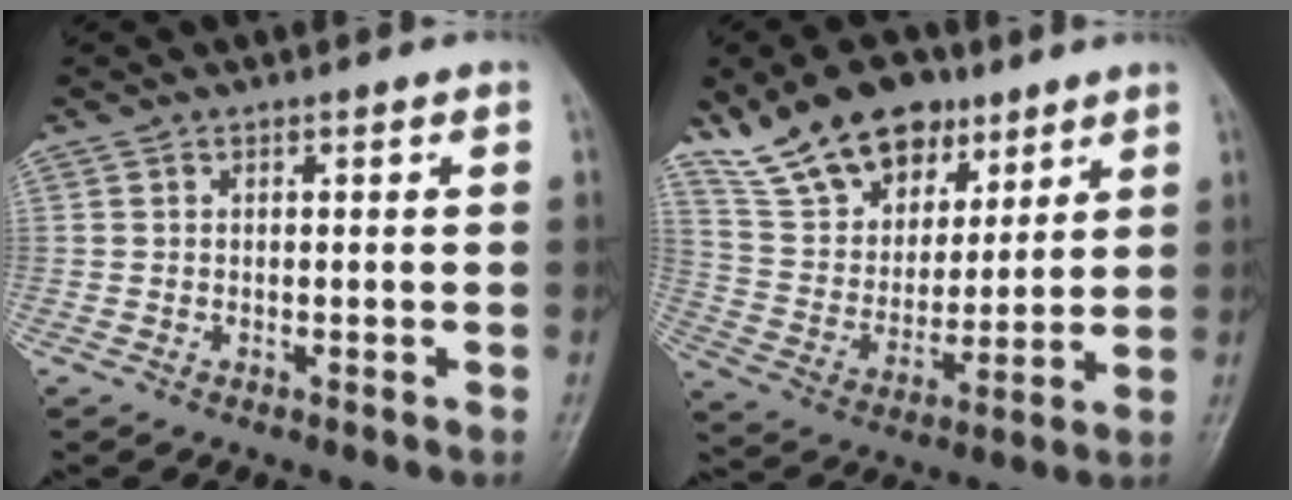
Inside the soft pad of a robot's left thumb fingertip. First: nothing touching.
{"total": 16.7, "force": [11.4, 9.5, 7.6], "torque": [-0.094, -0.042, 0.213]}